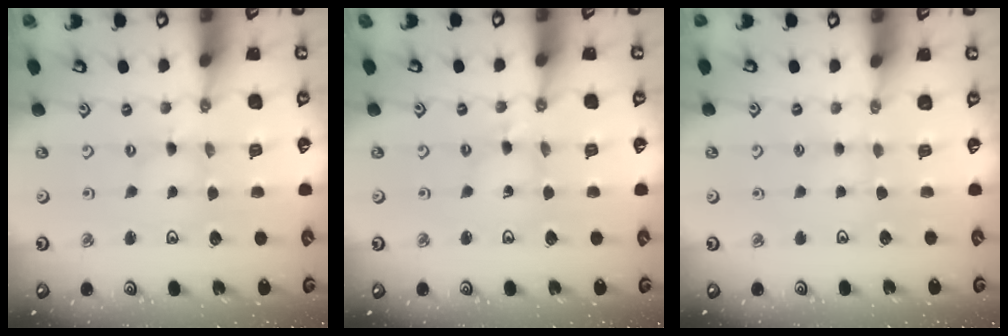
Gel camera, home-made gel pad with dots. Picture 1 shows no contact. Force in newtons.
{"total": 2.9, "press": 2.8, "slide": 0.2}
{"total": 2.3, "press": 2.3, "slide": 0.4}